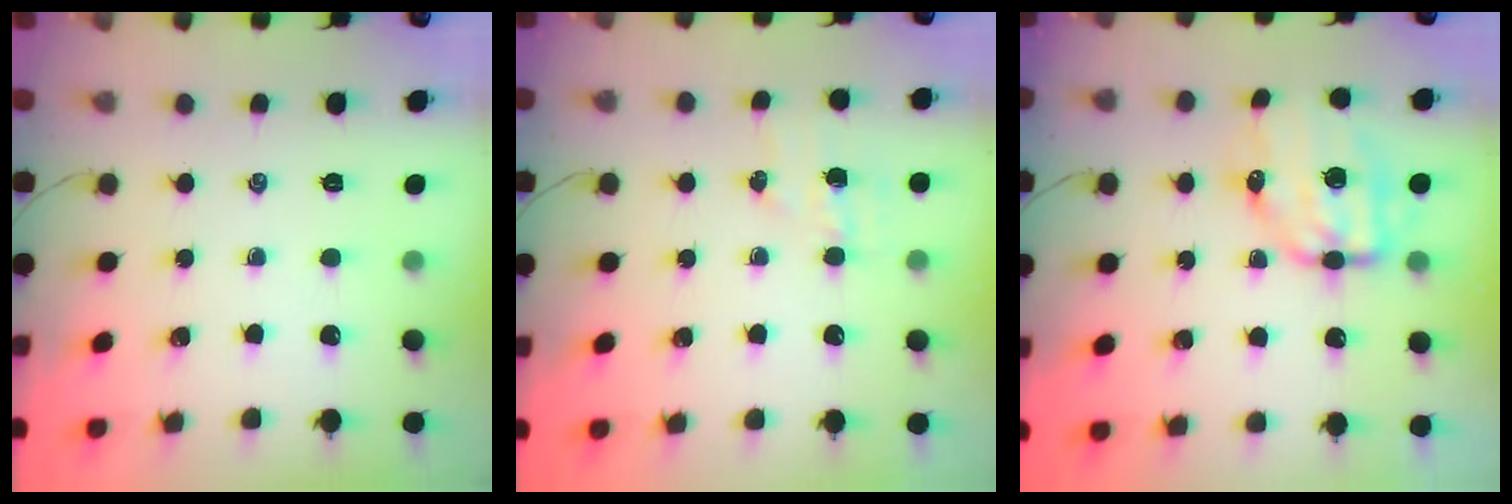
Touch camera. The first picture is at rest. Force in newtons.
{"total": 4.9, "press": 4.9, "slide": 0.8}
{"total": 7.9, "press": 7.7, "slide": 1.7}